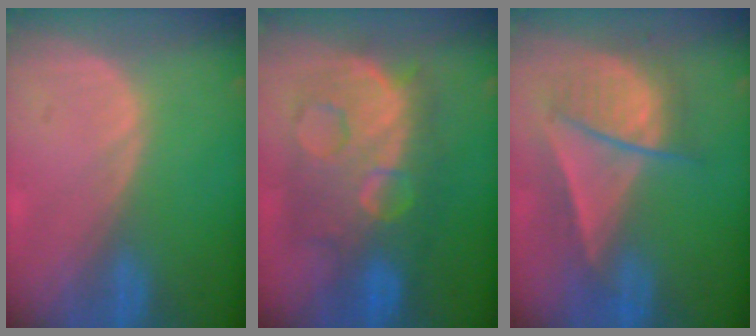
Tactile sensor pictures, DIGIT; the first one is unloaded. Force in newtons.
{"total": 12.3, "press": 12.3, "slide": 1.3}
{"total": 7.4, "press": 7.2, "slide": 1.6}